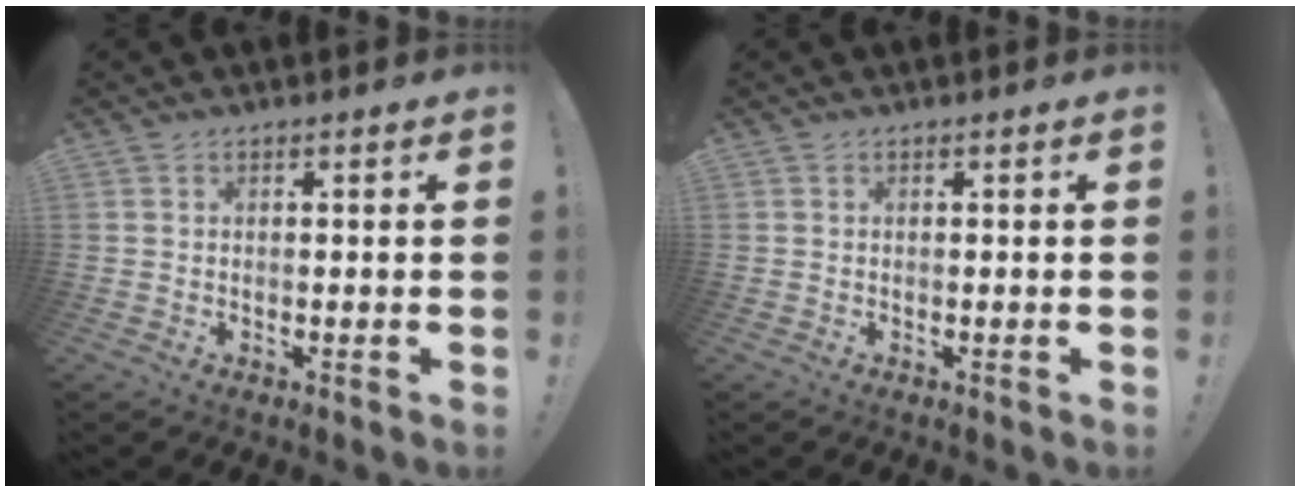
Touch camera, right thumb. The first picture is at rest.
{"total": 0.0}